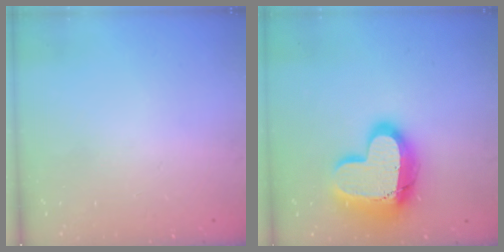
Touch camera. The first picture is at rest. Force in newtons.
{"total": 23.1, "press": 23.0, "slide": 1.7}